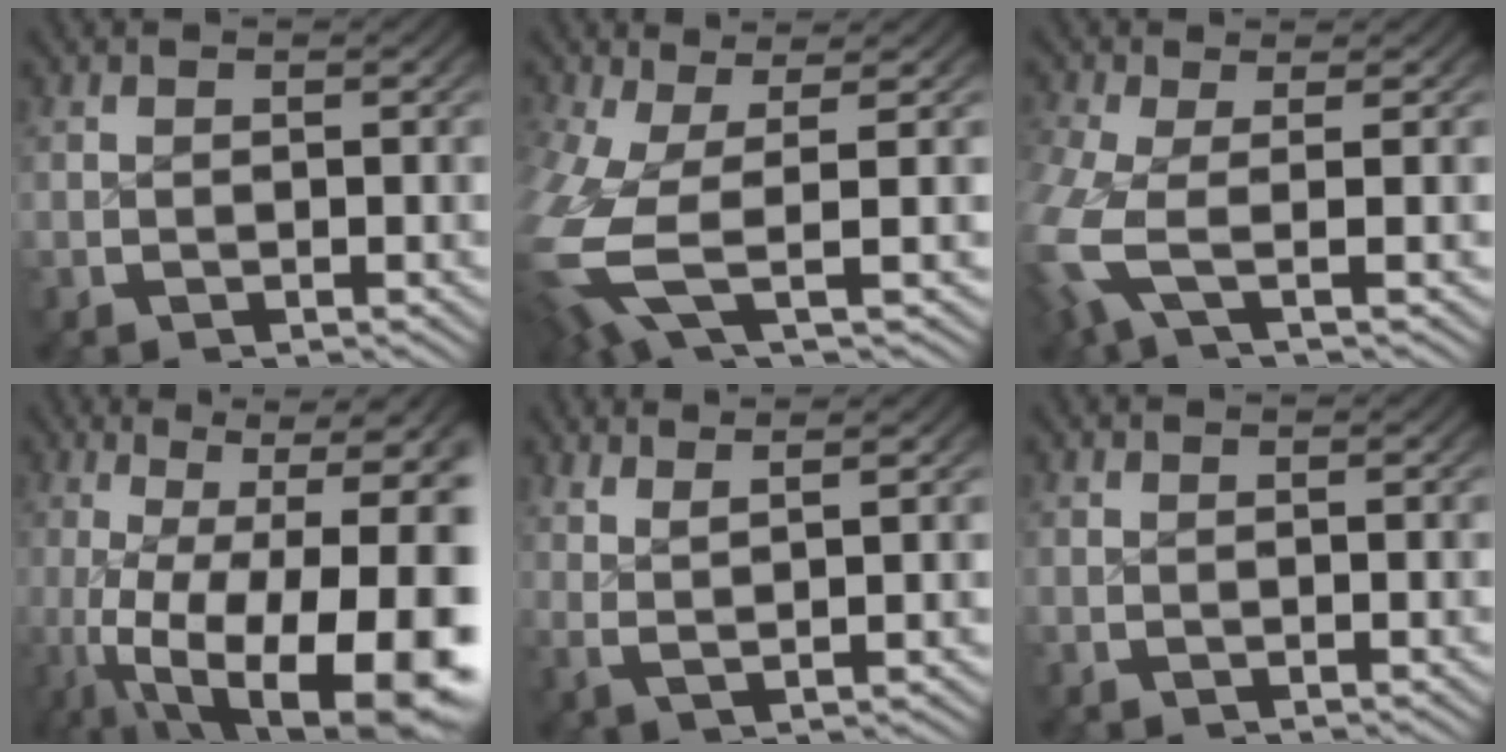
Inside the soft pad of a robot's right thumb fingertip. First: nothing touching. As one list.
[{"total": 9.4, "force": [-1.0, 5.0, 7.8], "torque": [-0.213, -0.042, 0.002]}, {"total": 5.7, "force": [-0.8, 3.1, 4.8], "torque": [-0.146, -0.023, -0.008]}, {"total": 21.0, "force": [-4.3, 11.8, 16.8], "torque": [-0.298, -0.073, -0.026]}, {"total": 3.8, "force": [2.6, 0.5, 2.7], "torque": [-0.047, 0.002, 0.052]}, {"total": 0.0}]